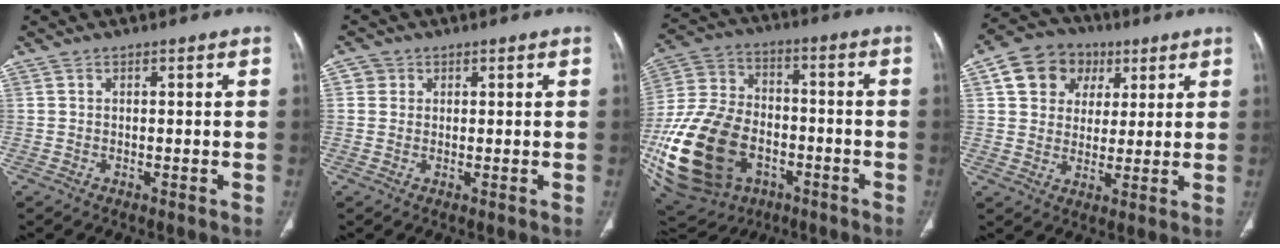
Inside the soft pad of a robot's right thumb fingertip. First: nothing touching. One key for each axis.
{"total": 2.0, "fx": 0.6, "fy": 1.9, "fz": 0.3, "tx": 0.010, "ty": 0.000, "tz": 0.005}
{"total": 29.4, "fx": -9.2, "fy": 20.4, "fz": 19.1, "tx": -0.439, "ty": 0.029, "tz": -0.140}
{"total": 11.4, "fx": 4.3, "fy": 9.6, "fz": 4.5, "tx": -0.047, "ty": 0.001, "tz": 0.066}